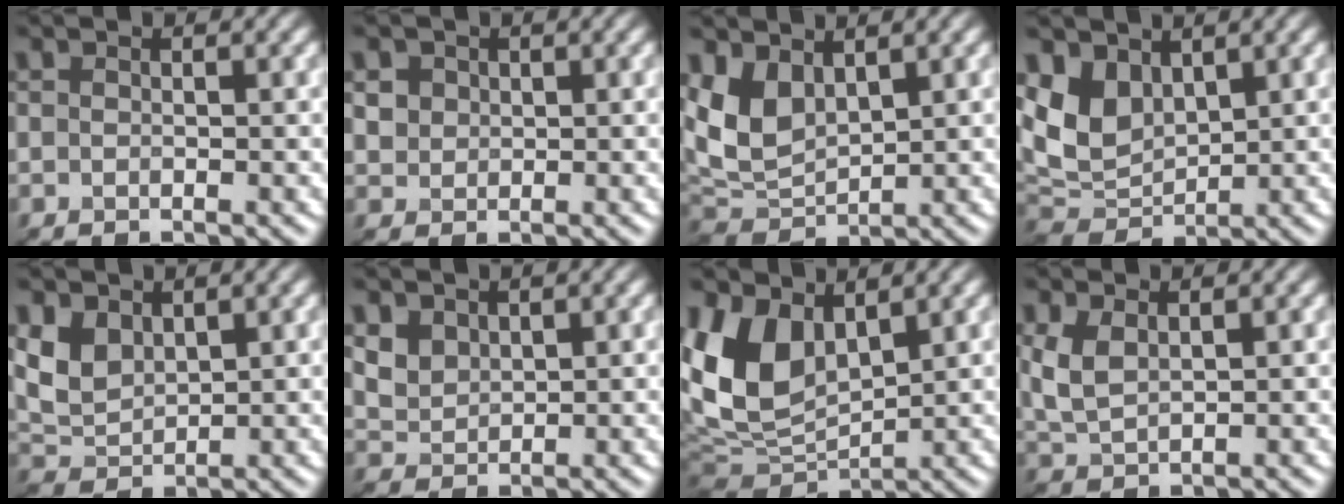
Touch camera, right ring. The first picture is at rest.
{"total": 0.9, "force": [0.4, 0.5, -0.6], "torque": [-0.008, 0.003, 0.032]}
{"total": 3.4, "force": [1.6, 2.1, 2.1], "torque": [-0.071, -0.004, 0.061]}
{"total": 3.4, "force": [1.6, 2.4, 1.7], "torque": [-0.062, -0.005, 0.061]}
{"total": 2.0, "force": [1.2, 1.3, 0.9], "torque": [-0.050, 0.000, 0.053]}
{"total": 1.3, "force": [1.1, 0.7, -0.2], "torque": [-0.022, -0.001, 0.047]}
{"total": 6.8, "force": [2.6, 4.4, 4.4], "torque": [-0.128, -0.009, 0.078]}
{"total": 1.5, "force": [0.6, 0.7, 1.2], "torque": [-0.056, 0.004, 0.042]}